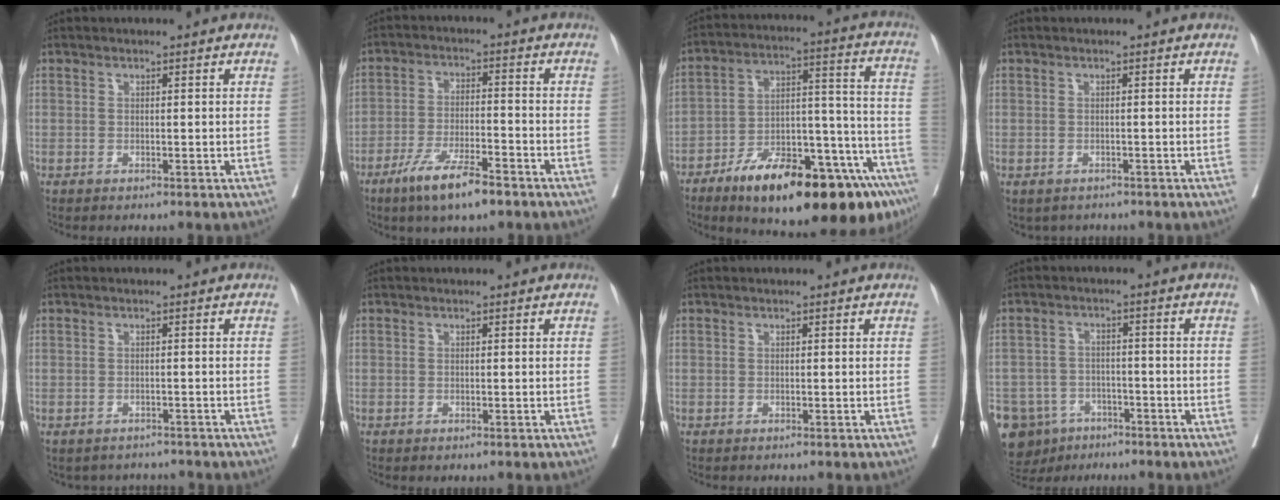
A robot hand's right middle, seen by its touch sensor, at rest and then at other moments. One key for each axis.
{"total": 9.0, "fx": -6.1, "fy": 1.5, "fz": 6.5, "tx": -0.122, "ty": -0.014, "tz": -0.105}
{"total": 25.9, "fx": -17.1, "fy": 5.5, "fz": 18.7, "tx": -0.194, "ty": 0.032, "tz": -0.259}
{"total": 2.9, "fx": -2.3, "fy": 1.7, "fz": 0.6, "tx": -0.006, "ty": 0.001, "tz": -0.030}
{"total": 3.6, "fx": -3.3, "fy": 1.5, "fz": -0.1, "tx": 0.004, "ty": 0.008, "tz": -0.042}
{"total": 0.0}
{"total": 0.0}
{"total": 15.2, "fx": -9.0, "fy": 11.2, "fz": 5.0, "tx": -0.143, "ty": 0.004, "tz": -0.124}